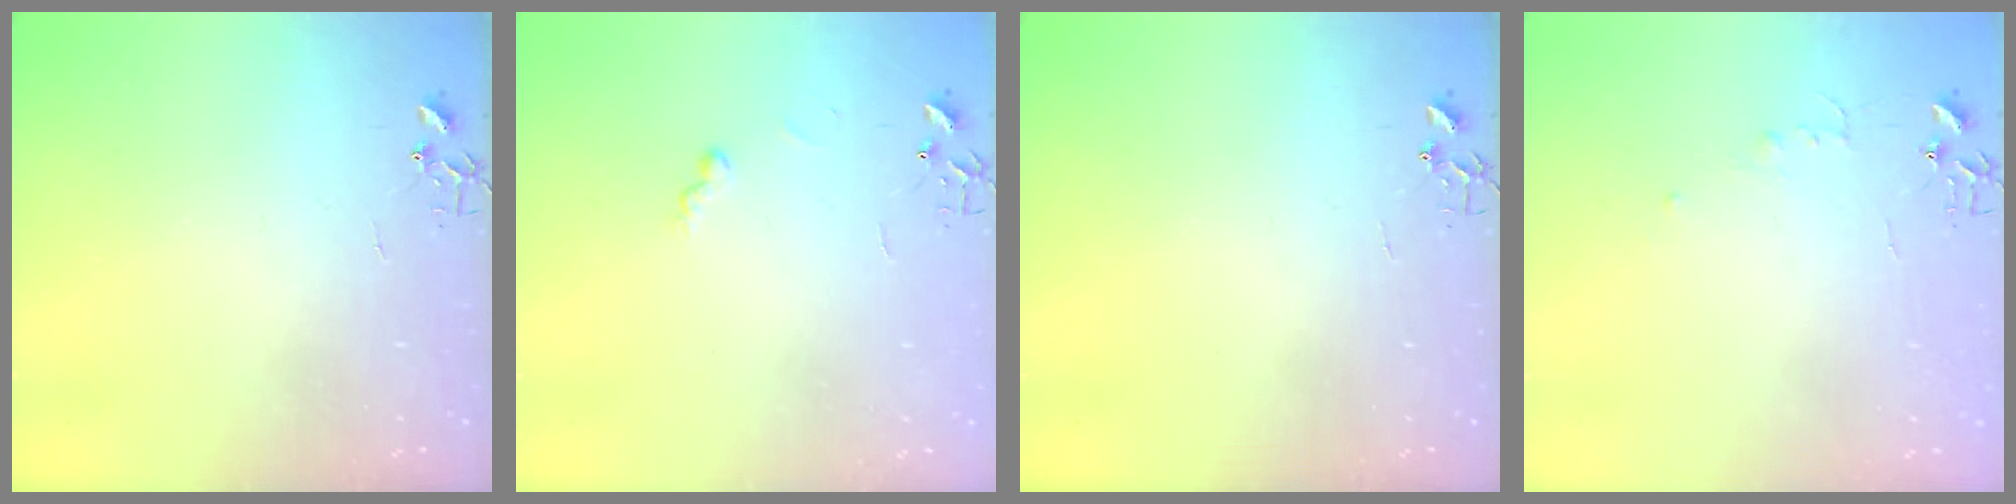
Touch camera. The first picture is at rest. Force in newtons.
{"total": 5.9, "press": 5.8, "slide": 0.6}
{"total": 0.0}
{"total": 3.9, "press": 3.9, "slide": 0.4}